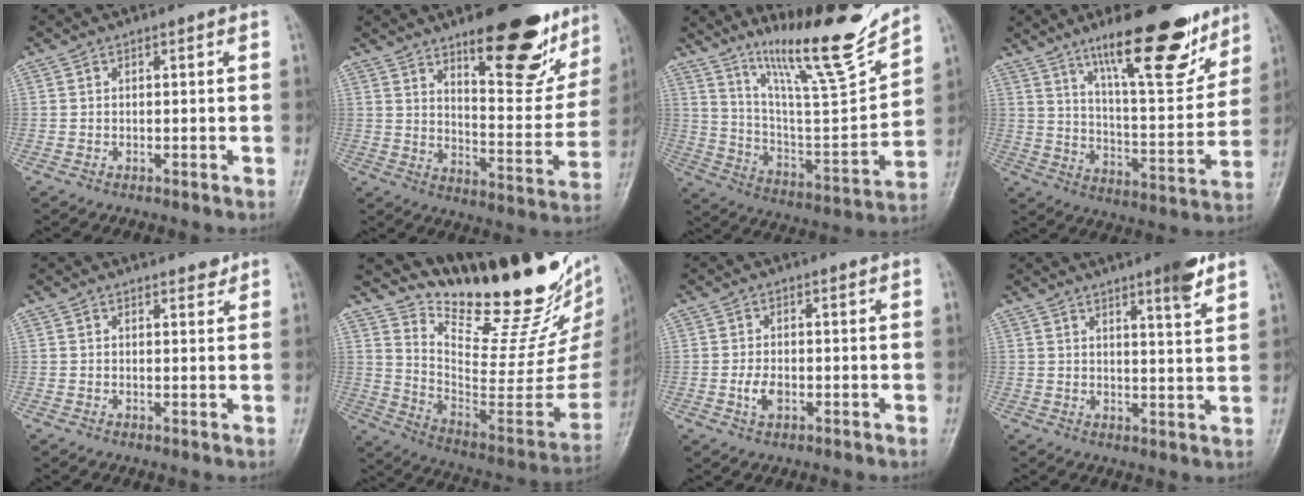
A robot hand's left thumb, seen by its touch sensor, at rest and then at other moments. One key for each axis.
{"total": 21.3, "fx": 13.6, "fy": 7.5, "fz": 14.7, "tx": -0.145, "ty": -0.081, "tz": 0.196}
{"total": 19.0, "fx": 15.4, "fy": 1.3, "fz": 11.1, "tx": -0.148, "ty": -0.102, "tz": 0.269}
{"total": 19.0, "fx": 12.5, "fy": 5.1, "fz": 13.3, "tx": -0.161, "ty": -0.073, "tz": 0.201}
{"total": 1.5, "fx": 1.4, "fy": 0.5, "fz": 0.4, "tx": 0.001, "ty": -0.012, "tz": 0.018}
{"total": 27.5, "fx": 22.7, "fy": 7.4, "fz": 13.6, "tx": -0.170, "ty": -0.166, "tz": 0.337}
{"total": 2.8, "fx": -0.6, "fy": 1.6, "fz": 2.2, "tx": -0.043, "ty": -0.002, "tz": -0.011}
{"total": 7.1, "fx": 4.8, "fy": 0.8, "fz": 5.1, "tx": -0.065, "ty": -0.029, "tz": 0.065}